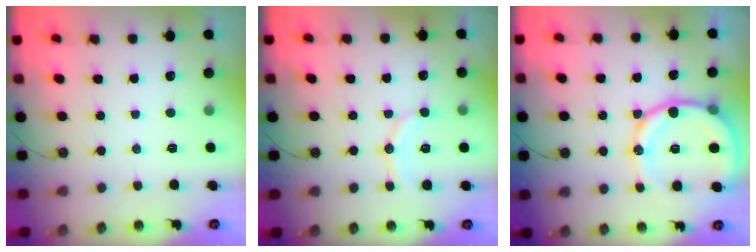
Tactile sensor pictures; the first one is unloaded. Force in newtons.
{"total": 8.9, "press": 8.7, "slide": 1.7}
{"total": 16.8, "press": 16.6, "slide": 3.1}